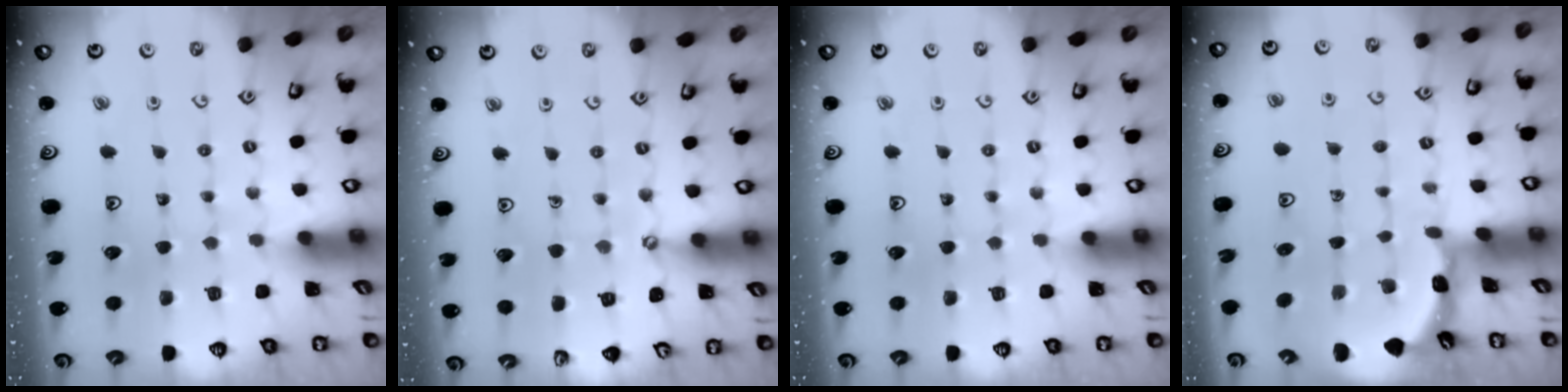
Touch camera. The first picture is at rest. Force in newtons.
{"total": 4.8, "press": 4.8, "slide": 0.5}
{"total": 0.0}
{"total": 1.6, "press": 1.6, "slide": 0.3}